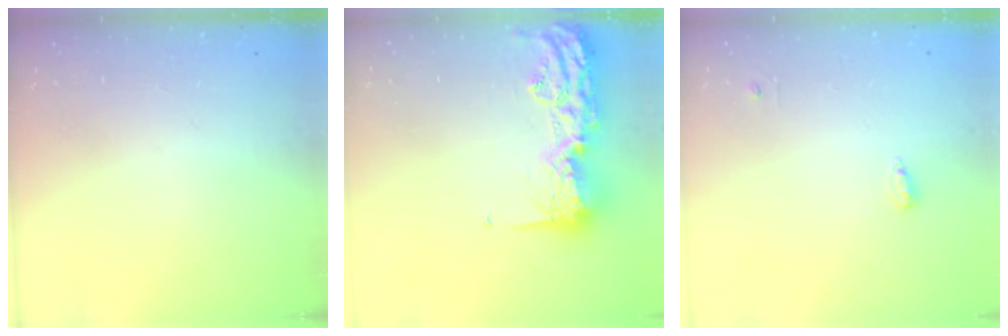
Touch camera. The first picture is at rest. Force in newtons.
{"total": 17.7, "press": 17.6, "slide": 0.9}
{"total": 3.7, "press": 3.6, "slide": 1.0}